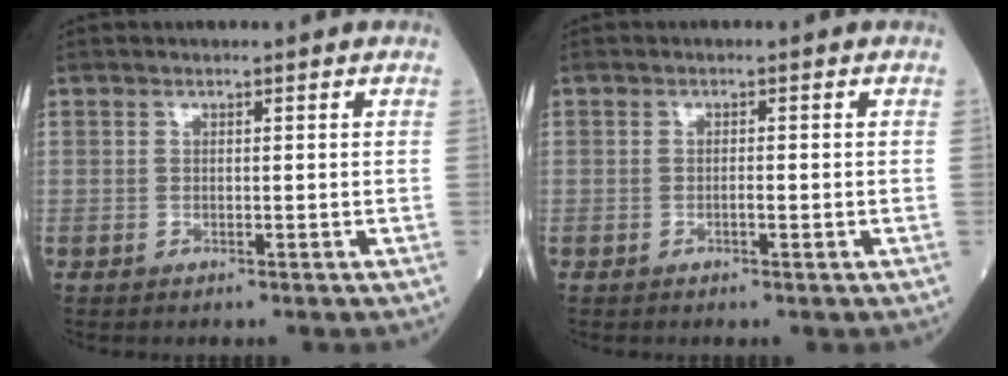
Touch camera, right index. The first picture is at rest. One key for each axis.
{"total": 0.8, "fx": -0.3, "fy": 0.1, "fz": 0.8, "tx": -0.013, "ty": 0.002, "tz": -0.005}